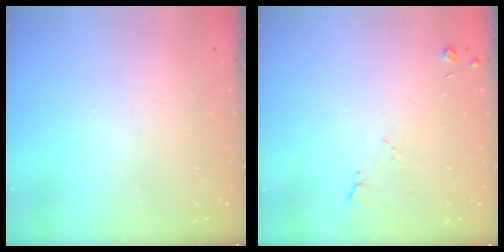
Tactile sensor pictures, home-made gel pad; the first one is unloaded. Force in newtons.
{"total": 4.1, "press": 4.0, "slide": 0.7}